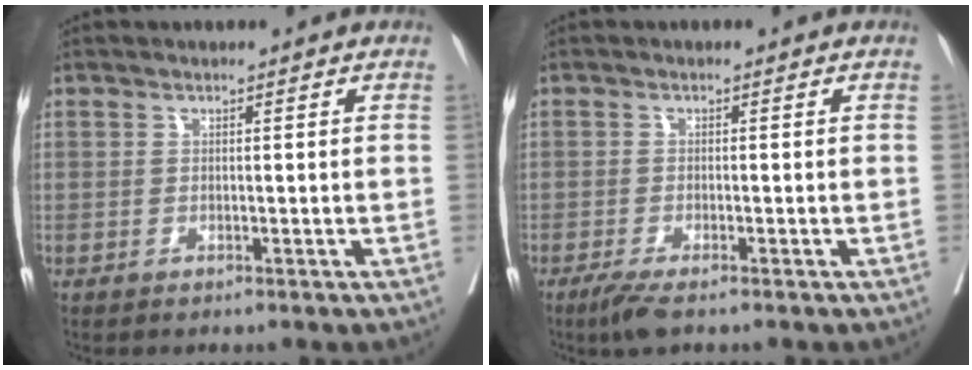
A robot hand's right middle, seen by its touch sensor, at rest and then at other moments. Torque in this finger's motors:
{"motor_torque": [0.30, -0.19, 0.01, 0.02]}